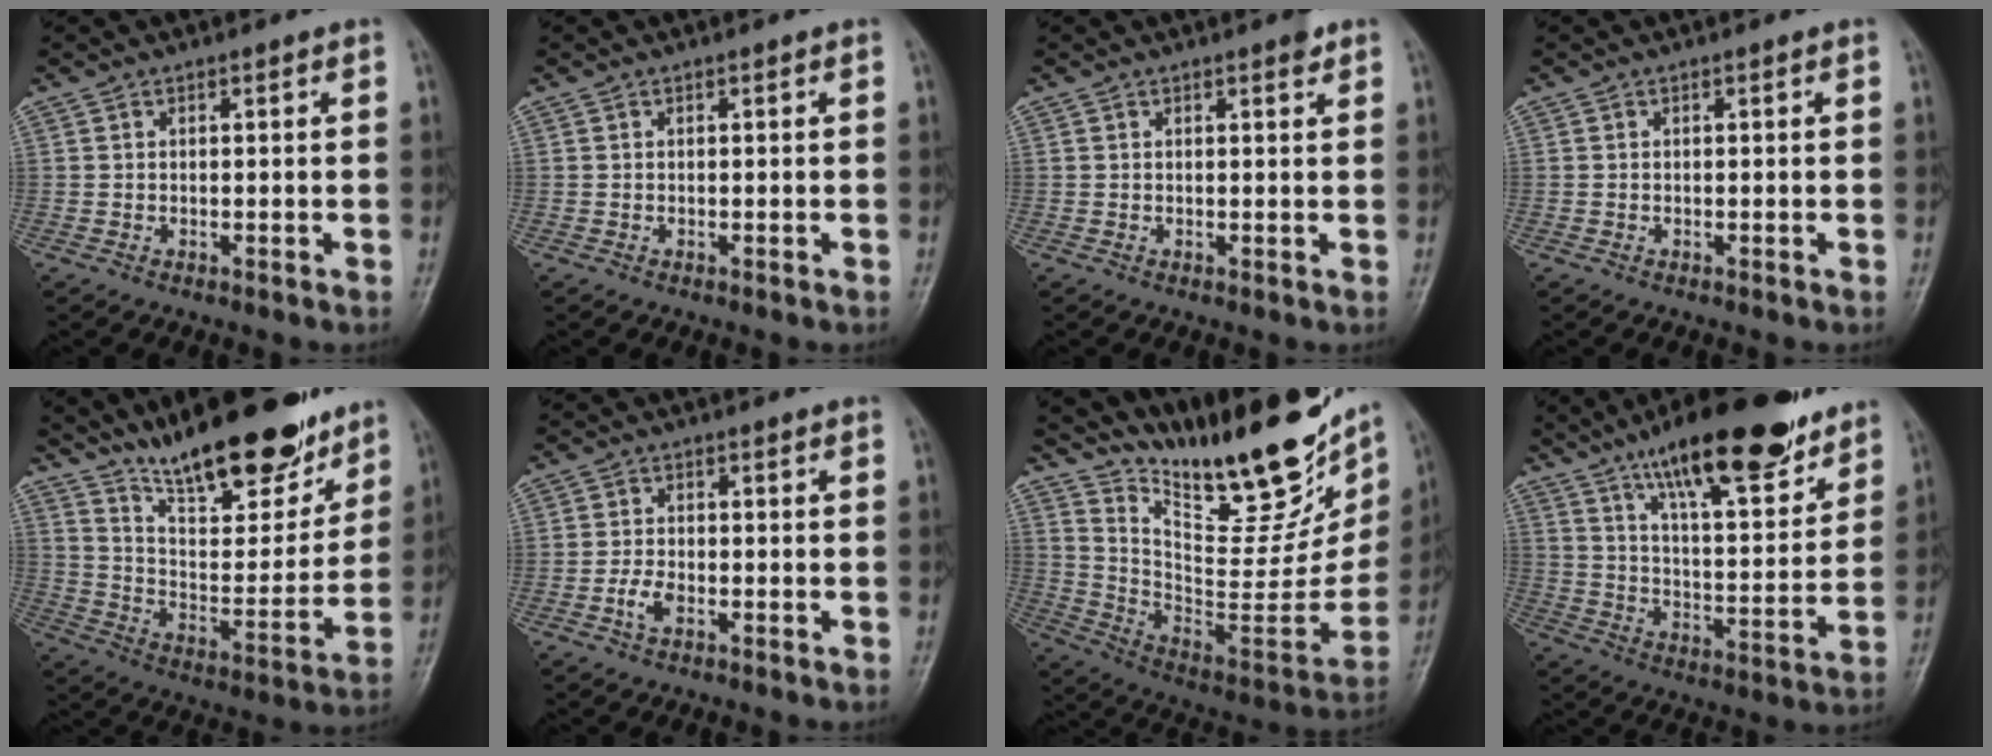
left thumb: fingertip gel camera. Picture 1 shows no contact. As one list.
[{"total": 0.0}, {"total": 1.5, "force": [1.0, 0.5, 1.0], "torque": [-0.011, -0.004, 0.011]}, {"total": 0.0}, {"total": 21.6, "force": [16.2, 6.7, 12.5], "torque": [-0.150, -0.089, 0.271]}, {"total": 3.0, "force": [-1.3, 1.5, 2.2], "torque": [-0.046, 0.008, -0.026]}, {"total": 29.6, "force": [21.0, 9.5, 18.5], "torque": [-0.247, -0.109, 0.330]}, {"total": 21.4, "force": [15.0, 5.7, 14.1], "torque": [-0.189, -0.068, 0.244]}]